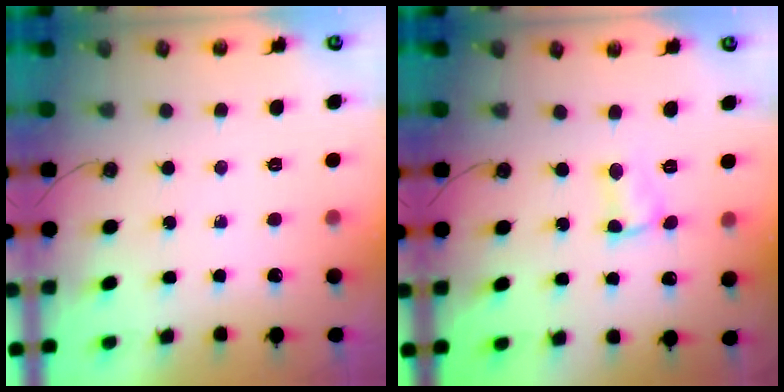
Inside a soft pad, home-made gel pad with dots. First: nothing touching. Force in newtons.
{"total": 2.6, "press": 2.6, "slide": 0.4}